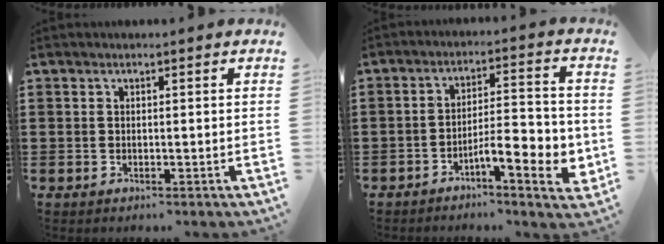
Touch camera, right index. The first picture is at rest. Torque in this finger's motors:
{"motor_torque": [1.15, -0.99, 0.27, 0.08]}